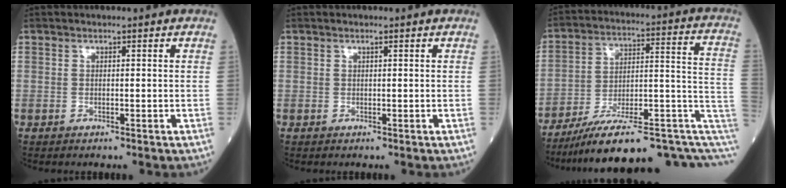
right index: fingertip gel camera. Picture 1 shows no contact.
{"total": 0.0}
{"total": 22.6, "force": [-11.7, 6.1, 18.3], "torque": [-0.200, 0.062, -0.168]}